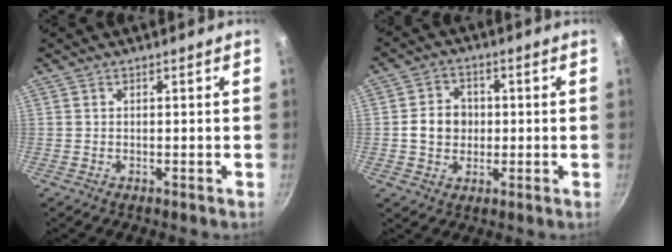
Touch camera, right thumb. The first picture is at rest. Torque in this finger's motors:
{"motor_torque": [0.78, 1.25, 0.68, -0.58, 0.20]}